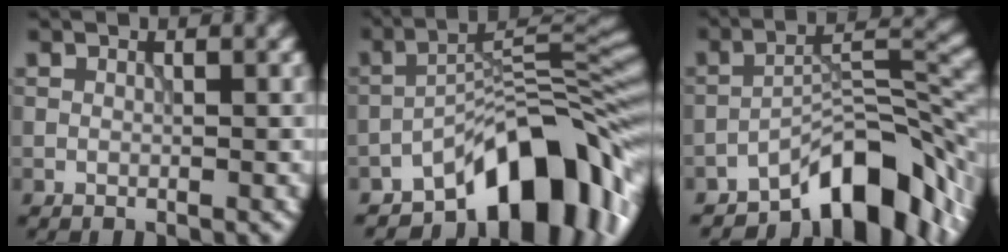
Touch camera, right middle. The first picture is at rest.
{"total": 11.8, "force": [-7.5, 4.4, 8.1], "torque": [-0.090, 0.016, -0.140]}
{"total": 9.5, "force": [-6.4, 3.3, 6.1], "torque": [-0.071, 0.012, -0.113]}